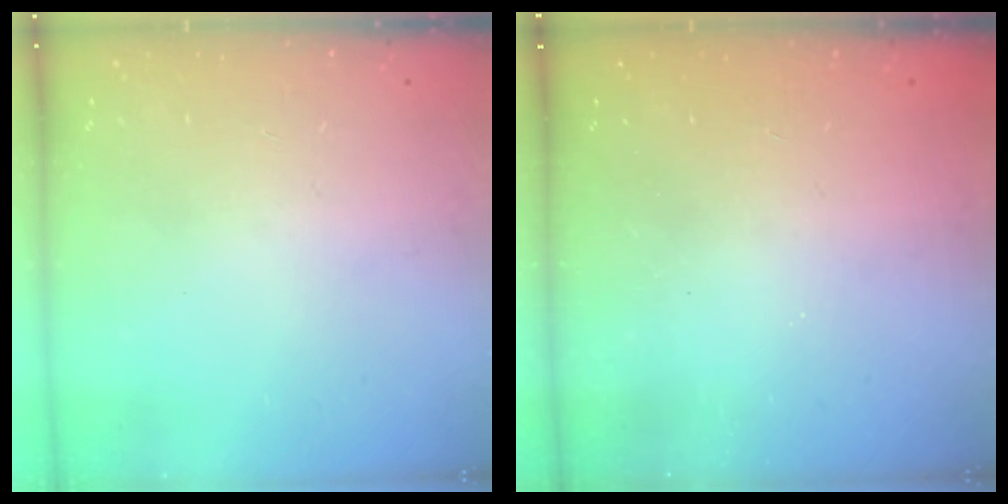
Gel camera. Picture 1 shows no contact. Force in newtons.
{"total": 2.5, "press": 2.4, "slide": 0.8}